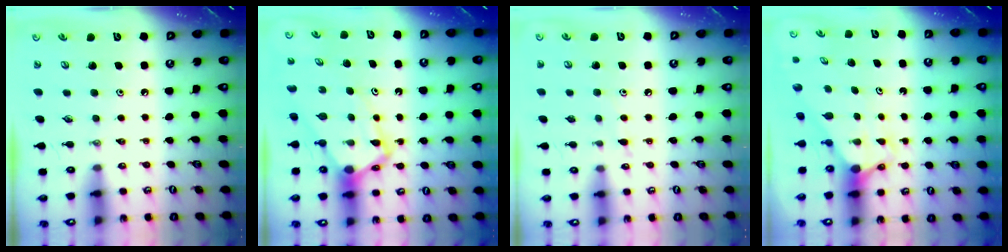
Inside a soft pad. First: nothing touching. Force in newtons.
{"total": 7.7, "press": 7.7, "slide": 0.8}
{"total": 4.9, "press": 4.8, "slide": 0.5}
{"total": 2.7, "press": 2.7, "slide": 0.0}